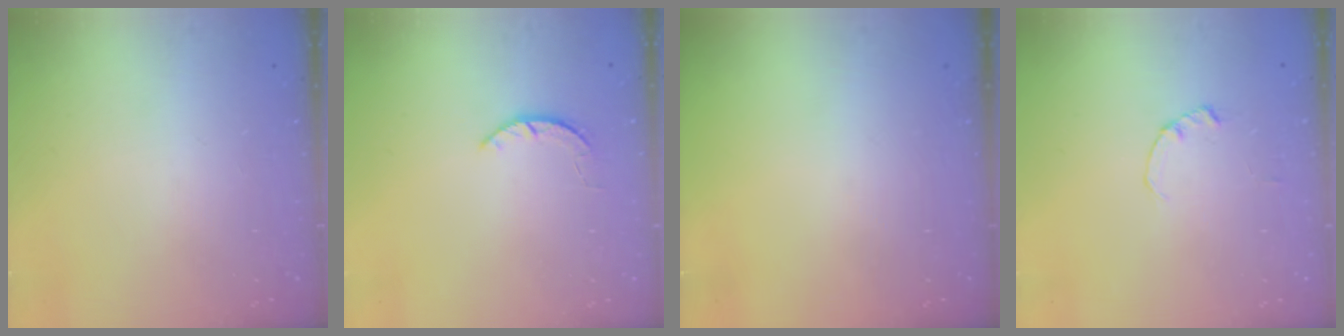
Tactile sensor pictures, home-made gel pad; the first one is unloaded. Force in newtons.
{"total": 1.6, "press": 1.6, "slide": 0.3}
{"total": 0.0}
{"total": 0.0}